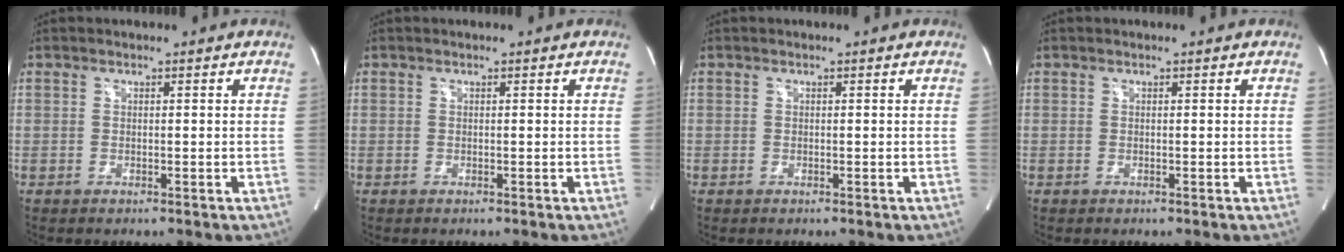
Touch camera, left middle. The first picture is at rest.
{"total": 0.0}
{"total": 0.0}
{"total": 0.0}